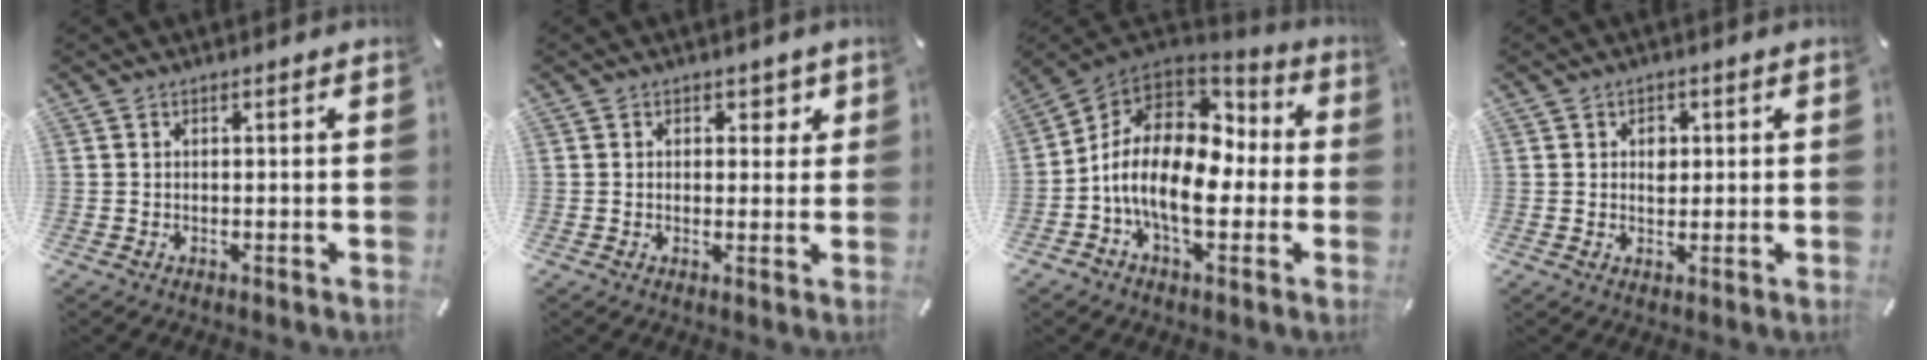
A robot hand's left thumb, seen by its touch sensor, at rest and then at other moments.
{"total": 2.9, "force": [0.9, 2.5, 1.2], "torque": [0.005, -0.006, 0.006]}
{"total": 16.0, "force": [-3.8, 9.8, 12.1], "torque": [-0.231, 0.005, -0.066]}
{"total": 3.4, "force": [0.6, 2.7, 2.1], "torque": [-0.011, -0.006, 0.002]}